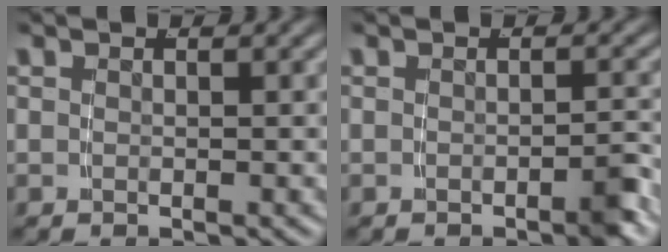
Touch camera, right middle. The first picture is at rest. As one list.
[{"total": 1.5, "force": [-1.1, 0.1, 1.0], "torque": [-0.015, 0.004, -0.023]}]